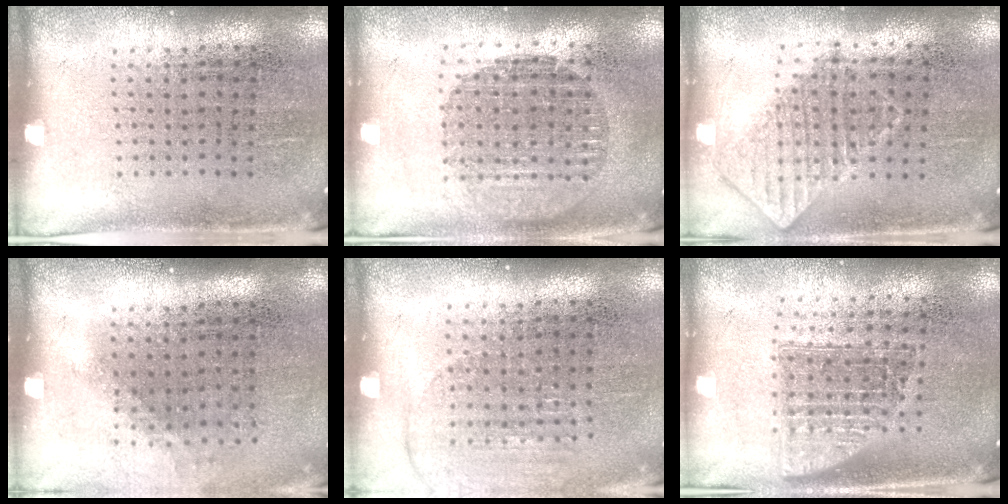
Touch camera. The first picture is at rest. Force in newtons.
{"total": 1.6, "press": 1.4, "slide": 0.8}
{"total": 0.8, "press": 0.8, "slide": 0.1}
{"total": 1.2, "press": 0.9, "slide": 0.9}
{"total": 1.4, "press": 1.3, "slide": 0.6}
{"total": 1.5, "press": 1.2, "slide": 0.9}